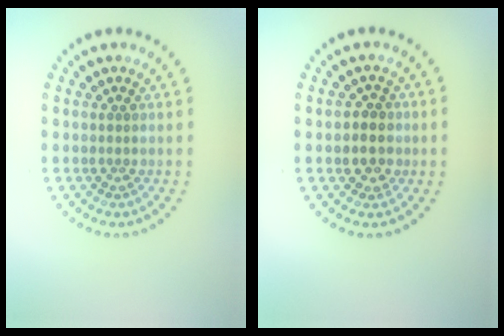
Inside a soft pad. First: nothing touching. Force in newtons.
{"total": 2.5, "press": 2.4, "slide": 0.8}